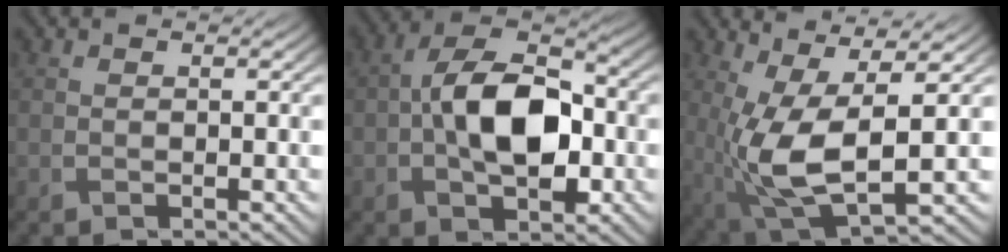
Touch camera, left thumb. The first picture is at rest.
{"total": 11.1, "force": [-1.0, 6.4, 9.1], "torque": [-0.167, 0.005, -0.023]}
{"total": 10.7, "force": [-0.3, 4.1, 9.9], "torque": [-0.218, -0.008, 0.001]}